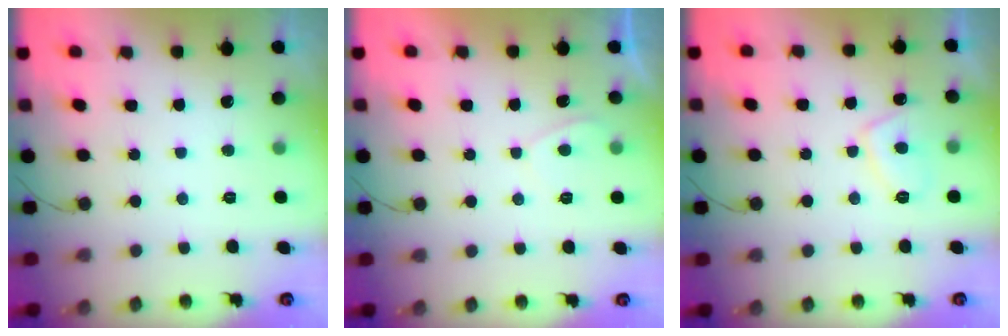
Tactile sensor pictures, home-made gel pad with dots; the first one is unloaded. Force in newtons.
{"total": 1.2, "press": 1.1, "slide": 0.5}
{"total": 4.7, "press": 4.5, "slide": 1.1}